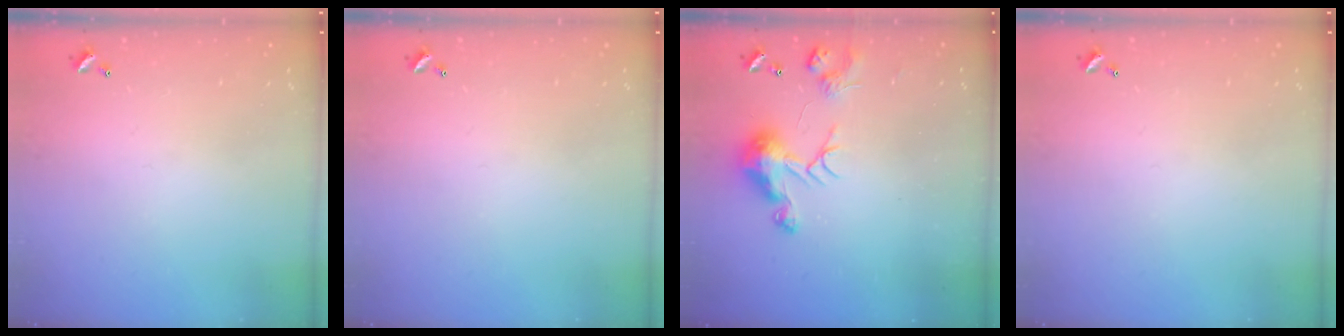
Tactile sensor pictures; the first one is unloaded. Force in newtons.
{"total": 0.0}
{"total": 8.3, "press": 8.3, "slide": 0.7}
{"total": 0.0}